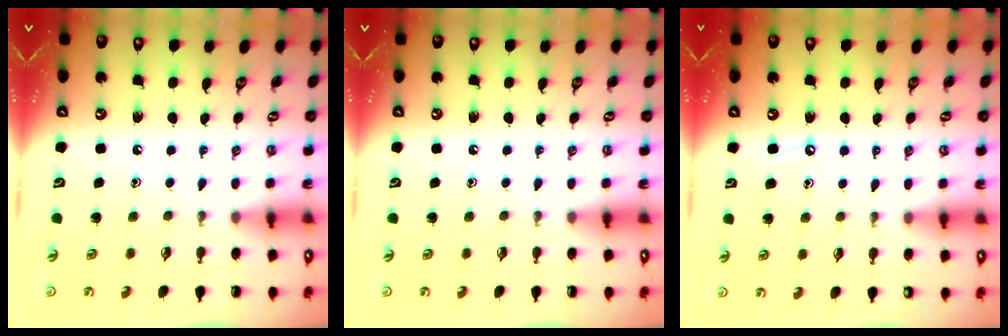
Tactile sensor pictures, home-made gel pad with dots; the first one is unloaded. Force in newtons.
{"total": 0.0}
{"total": 4.9, "press": 4.9, "slide": 0.6}